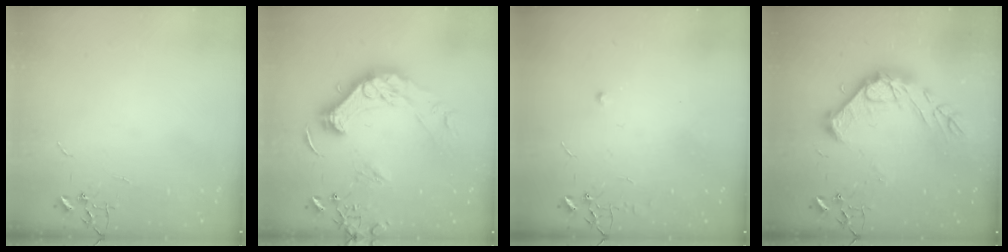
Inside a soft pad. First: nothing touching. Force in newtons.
{"total": 18.7, "press": 18.5, "slide": 2.6}
{"total": 5.8, "press": 5.8, "slide": 0.7}
{"total": 18.1, "press": 18.0, "slide": 1.4}